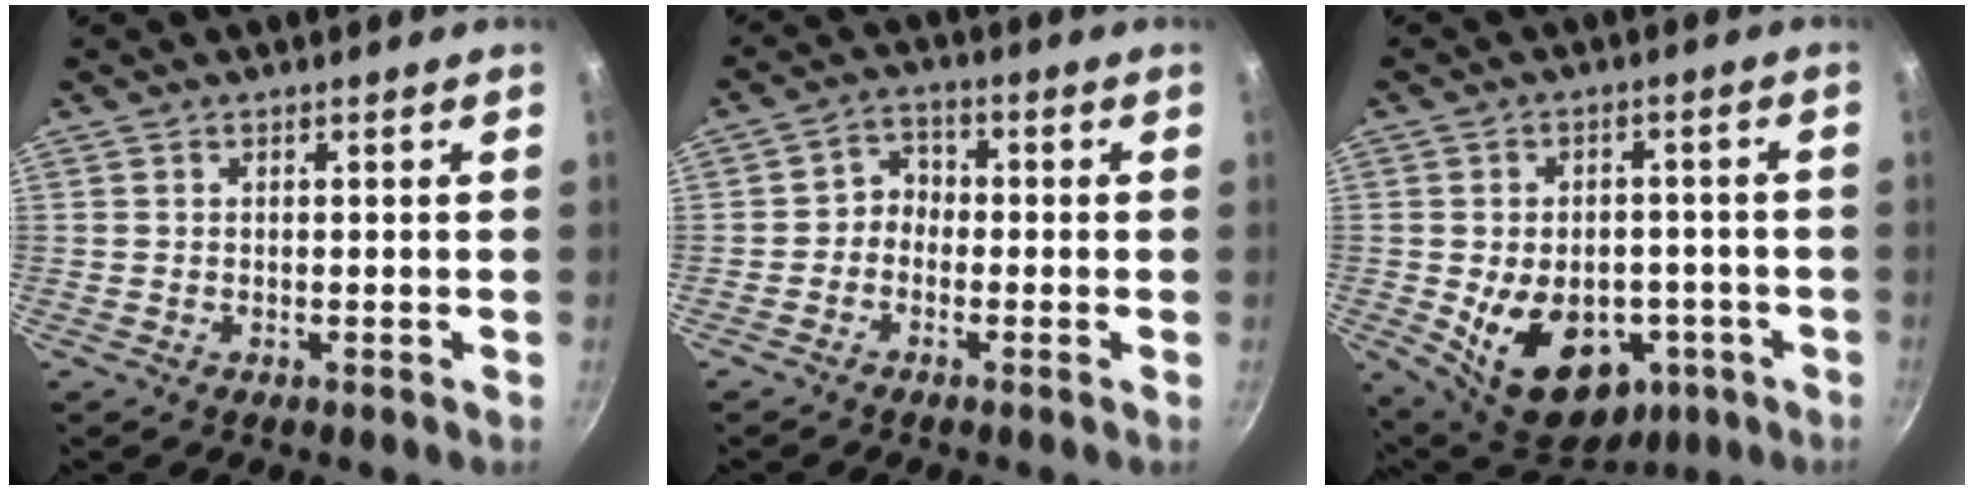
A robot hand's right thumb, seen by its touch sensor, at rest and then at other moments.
{"total": 3.6, "force": [-1.2, 3.0, 1.6], "torque": [-0.005, 0.024, -0.033]}
{"total": 17.4, "force": [-4.9, 12.1, 11.4], "torque": [-0.146, 0.012, -0.048]}